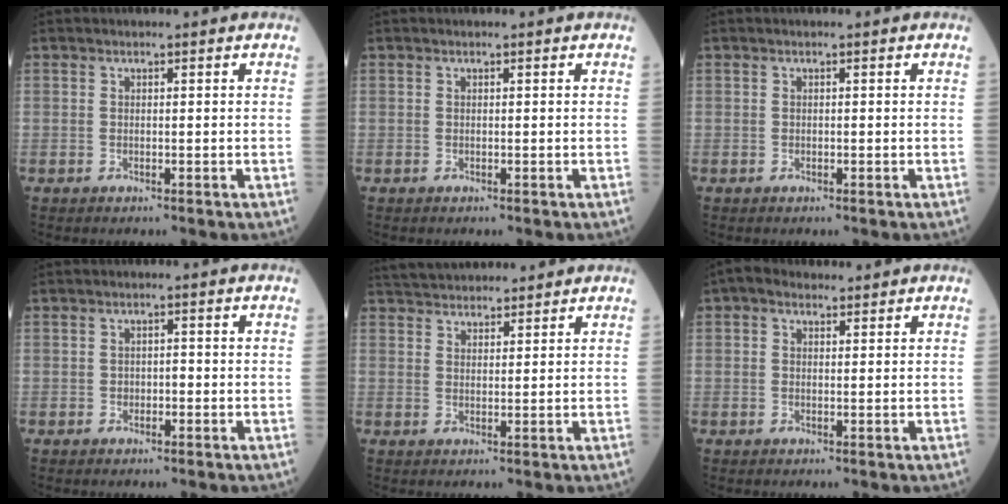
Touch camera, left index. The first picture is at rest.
{"total": 0.0}
{"total": 0.0}
{"total": 1.1, "force": [-0.3, 0.8, 0.7], "torque": [-0.008, 0.003, -0.006]}
{"total": 9.1, "force": [8.5, 1.9, 2.6], "torque": [-0.043, 0.035, 0.135]}
{"total": 2.6, "force": [1.7, 1.5, 1.3], "torque": [-0.032, 0.025, 0.029]}